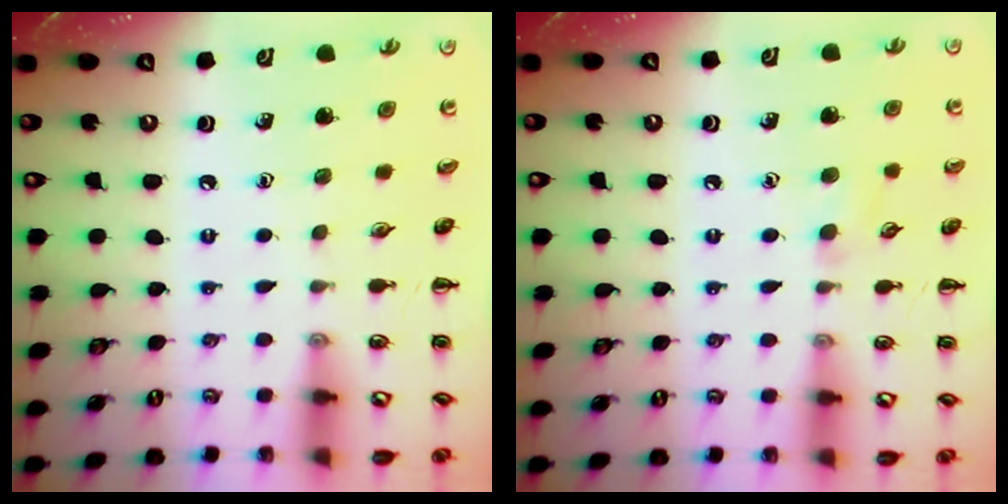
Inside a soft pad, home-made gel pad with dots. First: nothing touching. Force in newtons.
{"total": 5.7, "press": 5.3, "slide": 2.1}